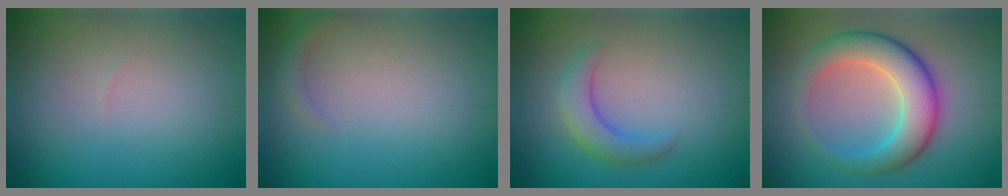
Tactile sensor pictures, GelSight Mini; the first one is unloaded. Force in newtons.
{"total": 0.9, "press": 0.9, "slide": 0.1}
{"total": 2.9, "press": 2.9, "slide": 0.1}
{"total": 6.4, "press": 6.4, "slide": 0.3}